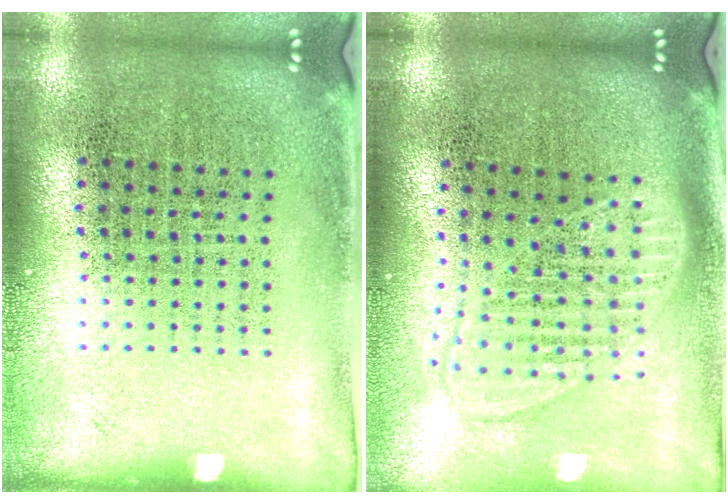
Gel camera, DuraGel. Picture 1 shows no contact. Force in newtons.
{"total": 1.8, "press": 1.5, "slide": 1.1}